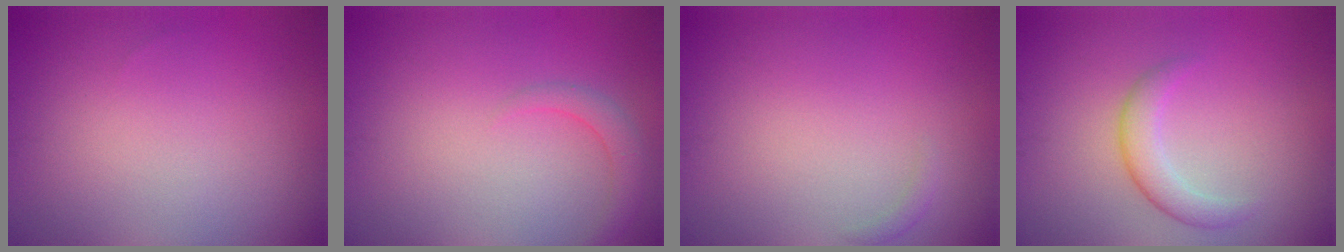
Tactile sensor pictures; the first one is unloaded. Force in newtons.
{"total": 1.7, "press": 1.7, "slide": 0.3}
{"total": 0.6, "press": 0.6, "slide": 0.1}
{"total": 2.5, "press": 2.5, "slide": 0.0}